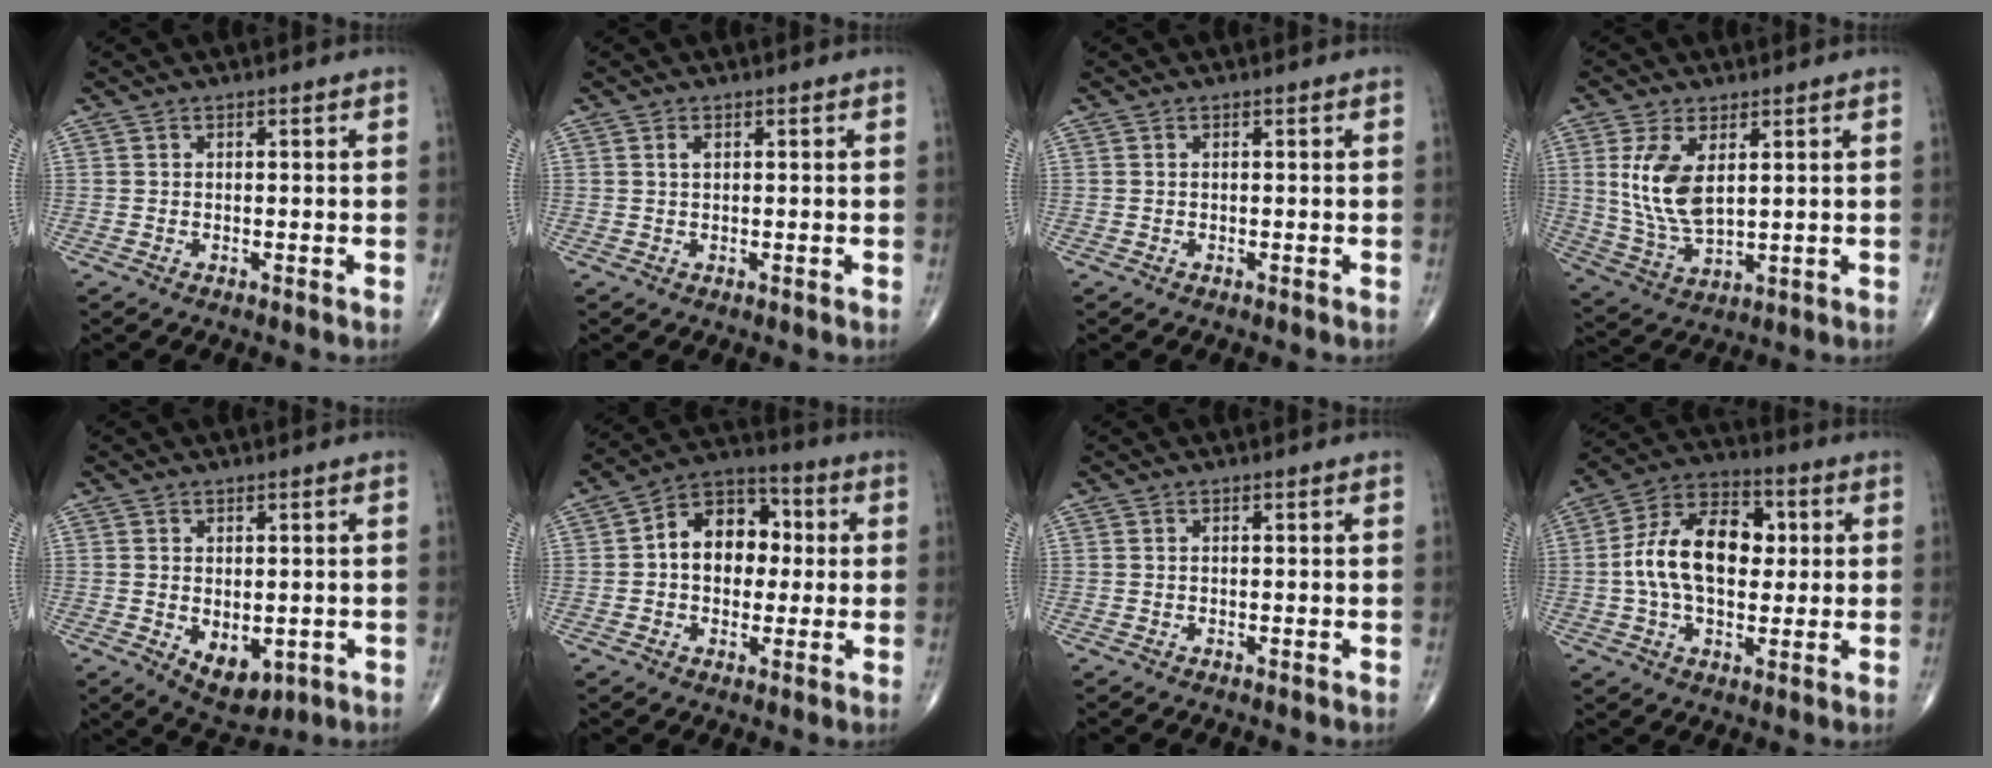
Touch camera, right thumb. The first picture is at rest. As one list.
[{"total": 1.0, "force": [0.4, 0.5, 0.8], "torque": [-0.019, 0.005, 0.008]}, {"total": 0.0}, {"total": 10.6, "force": [2.7, 5.3, 8.8], "torque": [-0.177, -0.015, 0.066]}, {"total": 7.0, "force": [-1.6, 4.2, 5.3], "torque": [-0.065, -0.008, -0.006]}, {"total": 12.6, "force": [1.0, 9.1, 8.7], "torque": [-0.097, 0.027, 0.006]}, {"total": 0.0}, {"total": 16.0, "force": [1.1, 9.9, 12.5], "torque": [-0.199, 0.025, 0.012]}]